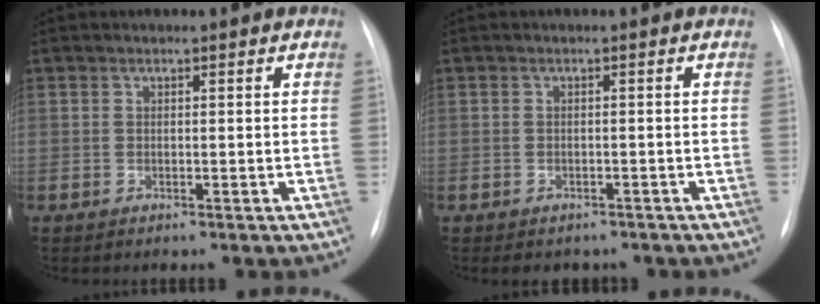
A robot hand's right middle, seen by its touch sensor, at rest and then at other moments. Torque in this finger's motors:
{"motor_torque": [-0.06, -0.36, -0.41, -0.14]}